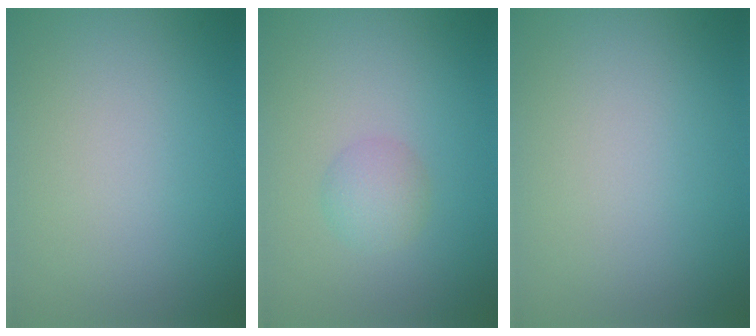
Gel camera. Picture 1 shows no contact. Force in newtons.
{"total": 1.9, "press": 1.9, "slide": 0.0}
{"total": 0.0}